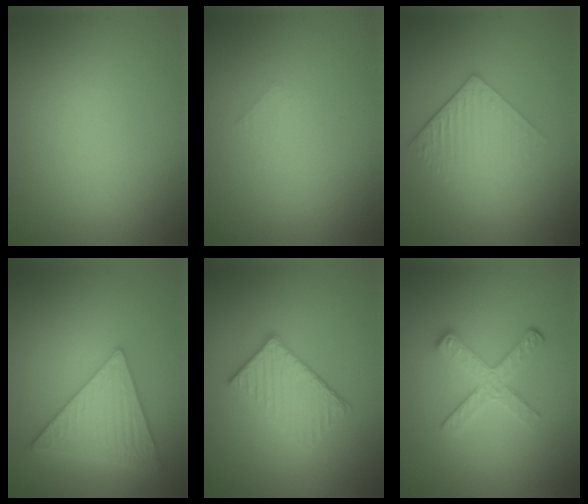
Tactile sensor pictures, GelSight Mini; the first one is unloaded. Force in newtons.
{"total": 0.5, "press": 0.5, "slide": 0.1}
{"total": 3.1, "press": 2.7, "slide": 1.7}
{"total": 5.4, "press": 4.9, "slide": 2.4}
{"total": 3.8, "press": 3.2, "slide": 2.0}
{"total": 3.3, "press": 2.6, "slide": 2.0}